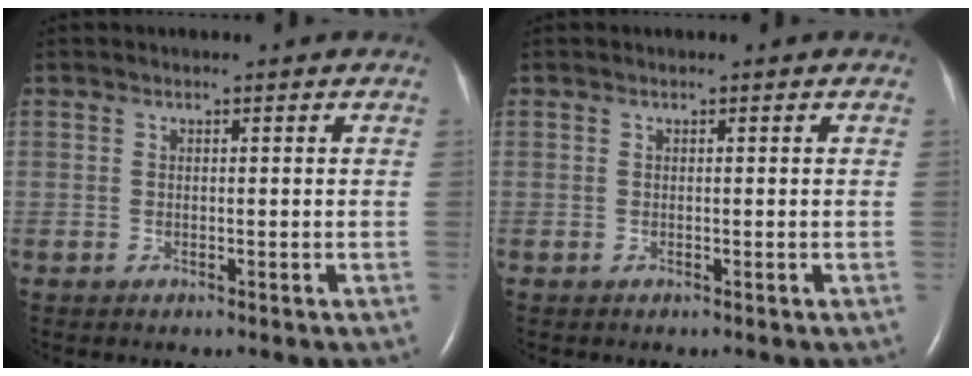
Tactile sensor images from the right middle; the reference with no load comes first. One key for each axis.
{"total": 0.0}